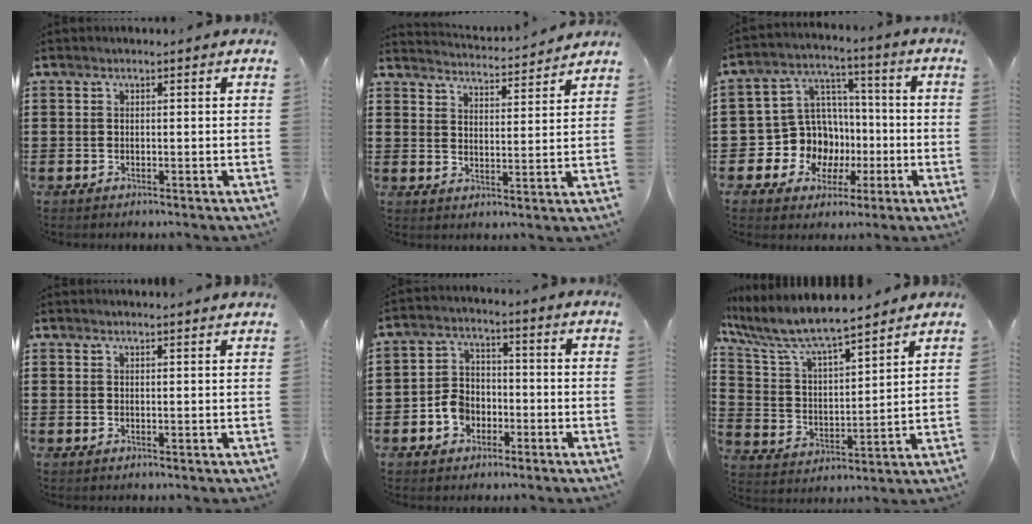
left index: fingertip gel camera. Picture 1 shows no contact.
{"total": 3.5, "force": [3.5, -0.5, 0.1], "torque": [-0.018, -0.029, 0.057]}
{"total": 9.9, "force": [-1.8, 9.5, 2.4], "torque": [-0.094, 0.008, -0.023]}
{"total": 1.3, "force": [1.3, -0.2, 0.3], "torque": [-0.005, -0.003, 0.025]}
{"total": 5.0, "force": [-2.2, 3.9, 2.1], "torque": [-0.060, 0.010, -0.047]}
{"total": 7.7, "force": [6.9, 1.3, 3.3], "torque": [-0.095, -0.040, 0.115]}